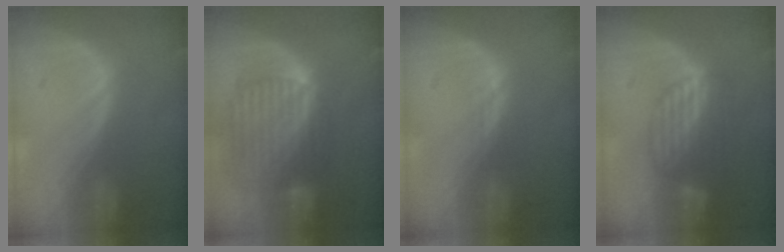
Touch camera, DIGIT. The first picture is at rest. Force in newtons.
{"total": 10.4, "press": 8.8, "slide": 5.6}
{"total": 1.0, "press": 0.7, "slide": 0.7}
{"total": 6.8, "press": 6.0, "slide": 3.2}